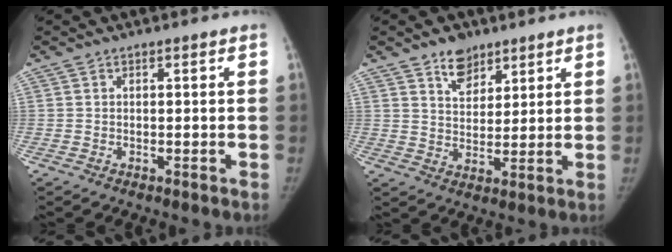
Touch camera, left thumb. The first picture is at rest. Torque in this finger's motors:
{"motor_torque": [0.54, -0.48, 0.52, -0.47, 0.16]}